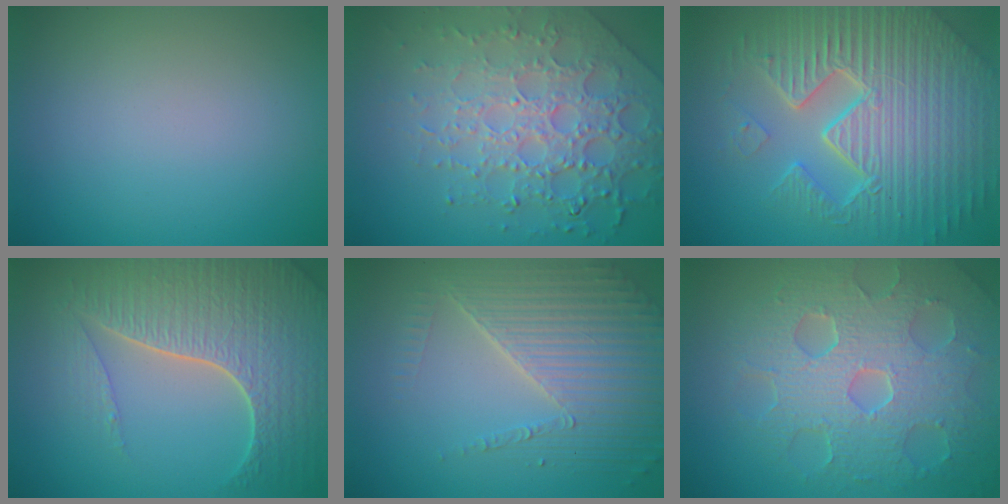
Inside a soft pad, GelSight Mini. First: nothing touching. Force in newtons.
{"total": 7.9, "press": 5.6, "slide": 5.6}
{"total": 10.8, "press": 6.9, "slide": 8.3}
{"total": 7.5, "press": 5.6, "slide": 5.0}
{"total": 5.8, "press": 4.5, "slide": 3.7}
{"total": 8.6, "press": 6.1, "slide": 6.1}